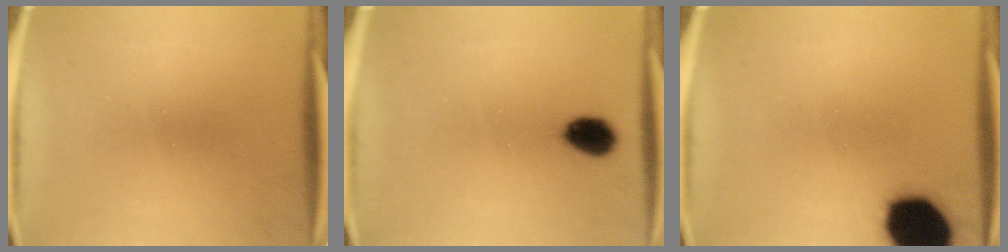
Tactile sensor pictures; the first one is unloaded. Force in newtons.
{"total": 6.1}
{"total": 17.4}